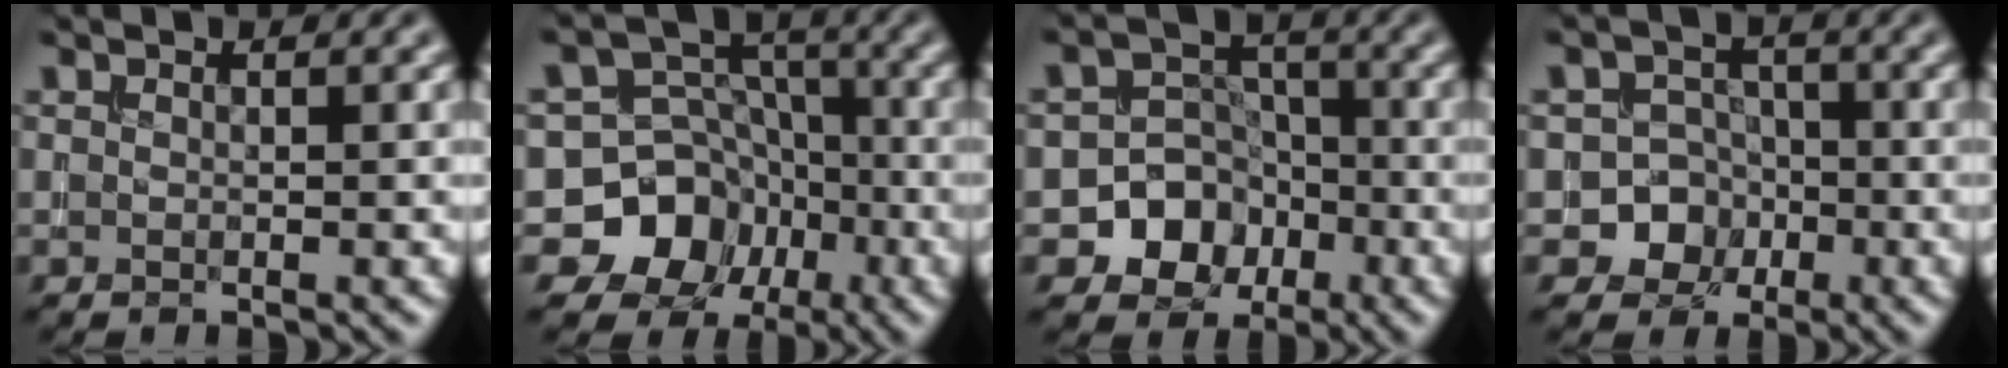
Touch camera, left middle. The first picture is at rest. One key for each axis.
{"total": 10.1, "fx": -4.5, "fy": 8.8, "fz": 1.8, "tx": -0.024, "ty": 0.000, "tz": -0.102}
{"total": 6.9, "fx": -2.9, "fy": 6.0, "fz": 1.6, "tx": 0.001, "ty": 0.000, "tz": -0.073}
{"total": 5.2, "fx": -2.0, "fy": 4.8, "fz": 0.8, "tx": 0.022, "ty": 0.003, "tz": -0.051}